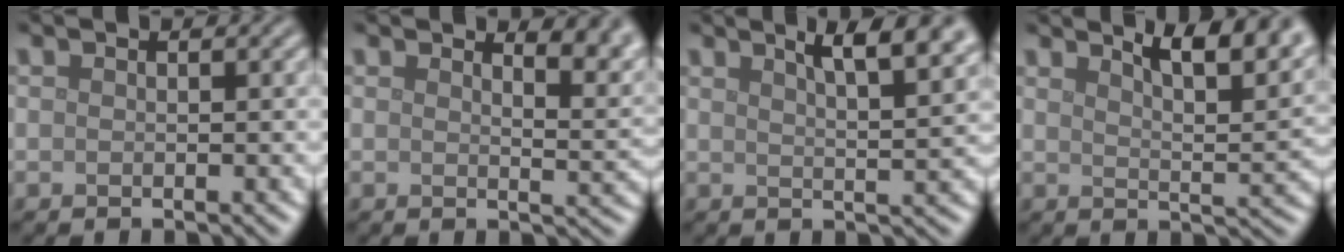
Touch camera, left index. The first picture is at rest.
{"total": 4.6, "force": [3.3, 1.7, 2.6], "torque": [-0.020, 0.004, 0.036]}
{"total": 7.3, "force": [4.4, 2.3, 5.3], "torque": [-0.037, 0.032, 0.039]}
{"total": 7.0, "force": [4.8, 2.0, 4.7], "torque": [-0.047, 0.012, 0.052]}